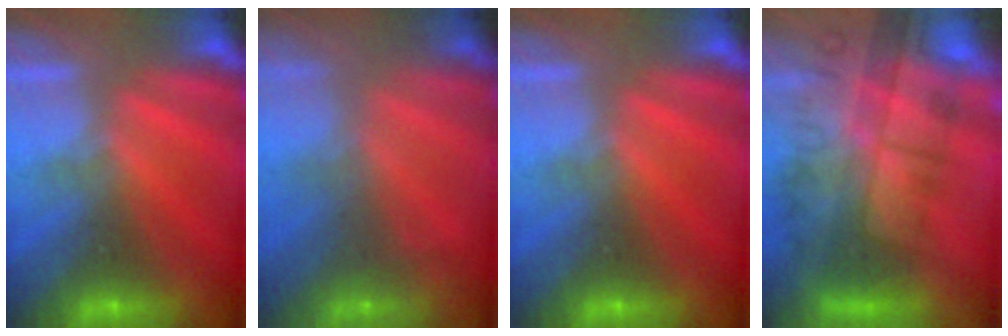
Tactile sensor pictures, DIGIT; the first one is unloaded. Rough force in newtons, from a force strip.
{"total": 7.3}
{"total": 0.0}
{"total": 10.1}